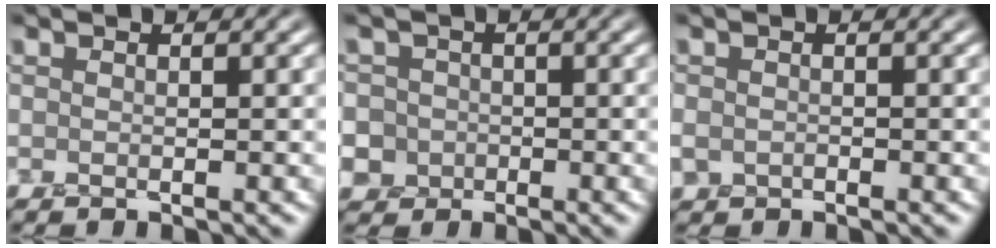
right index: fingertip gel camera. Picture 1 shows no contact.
{"total": 7.7, "force": [-1.9, 7.3, 1.6], "torque": [-0.036, 0.003, -0.072]}
{"total": 0.8, "force": [-0.2, 0.7, 0.1], "torque": [0.001, 0.002, -0.005]}